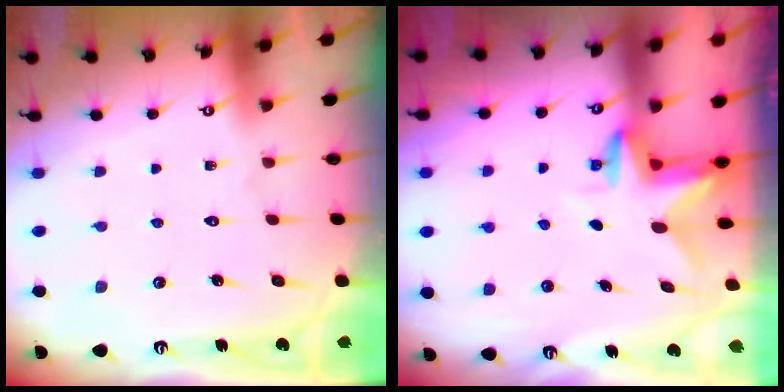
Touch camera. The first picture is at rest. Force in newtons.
{"total": 3.0, "press": 3.0, "slide": 0.3}